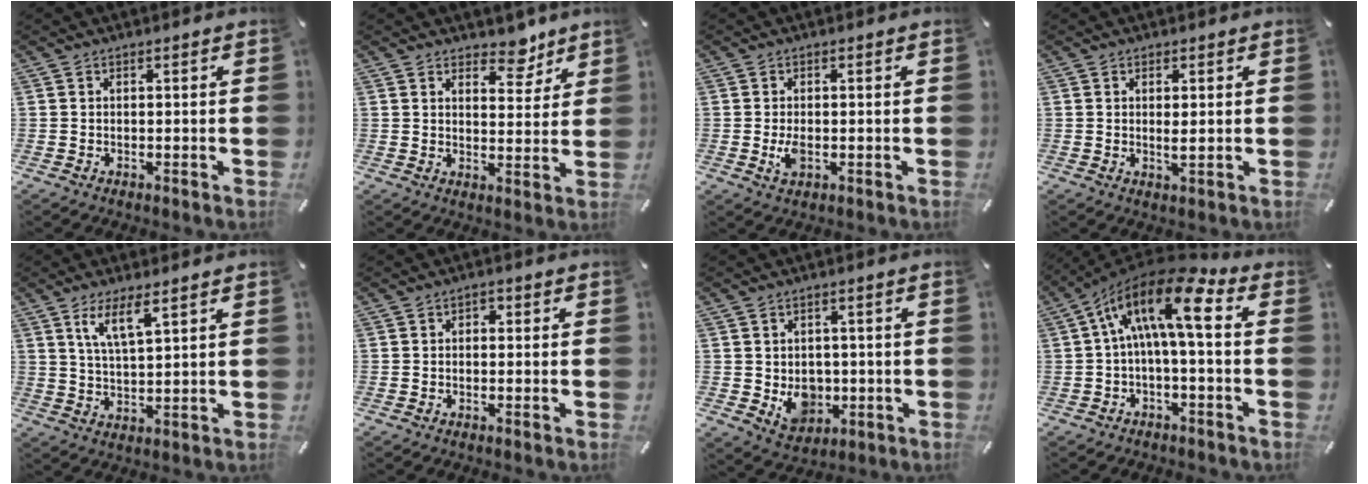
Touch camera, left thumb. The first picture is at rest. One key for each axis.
{"total": 7.1, "fx": 5.4, "fy": 4.0, "fz": 2.4, "tx": -0.012, "ty": -0.039, "tz": 0.090}
{"total": 3.3, "fx": -0.4, "fy": 1.7, "fz": 2.8, "tx": -0.072, "ty": -0.006, "tz": -0.011}
{"total": 2.1, "fx": 0.4, "fy": 0.5, "fz": 2.1, "tx": -0.041, "ty": -0.003, "tz": 0.007}
{"total": 6.9, "fx": 4.2, "fy": 1.7, "fz": 5.2, "tx": -0.114, "ty": -0.005, "tz": 0.074}
{"total": 1.4, "fx": -0.1, "fy": 1.0, "fz": 0.9, "tx": -0.018, "ty": 0.007, "tz": -0.005}
{"total": 7.0, "fx": -0.7, "fy": 6.1, "fz": 3.4, "tx": -0.038, "ty": 0.003, "tz": -0.007}
{"total": 15.8, "fx": 2.6, "fy": 5.5, "fz": 14.6, "tx": -0.280, "ty": -0.008, "tz": 0.039}